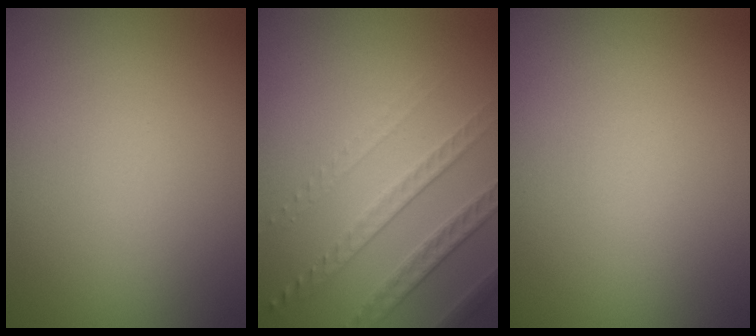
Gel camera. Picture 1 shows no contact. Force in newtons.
{"total": 4.6, "press": 3.1, "slide": 3.4}
{"total": 0.0}